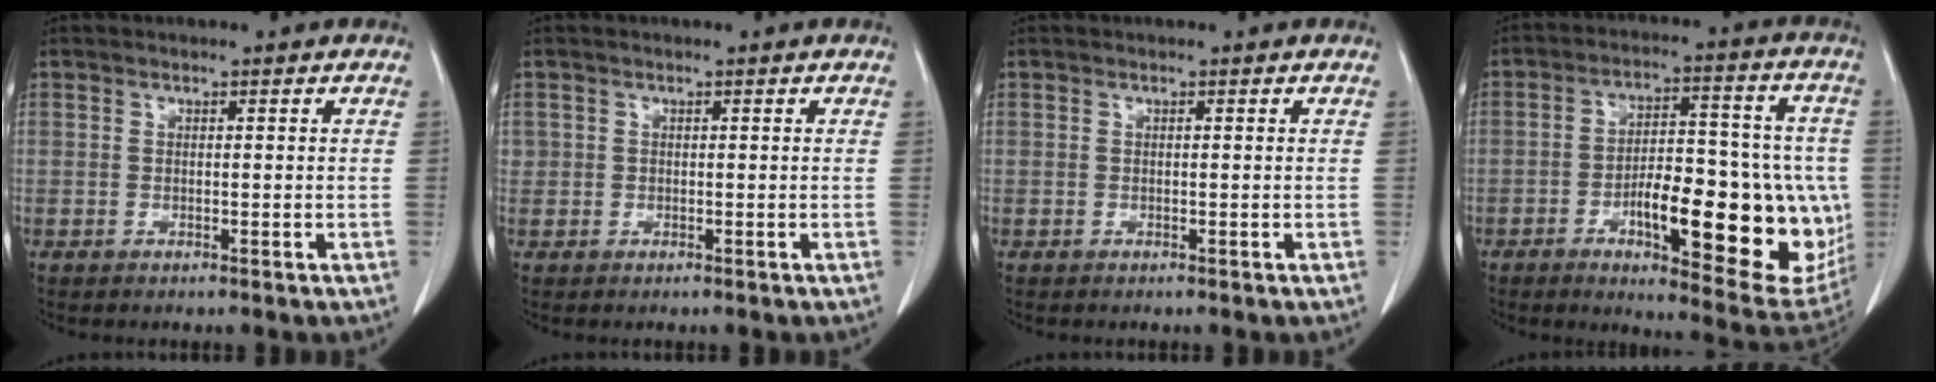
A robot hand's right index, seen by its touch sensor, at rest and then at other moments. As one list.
[{"total": 0.8, "force": [0.1, 0.8, 0.1], "torque": [0.010, 0.004, 0.000]}, {"total": 0.0}, {"total": 21.7, "force": [-5.2, 6.7, 19.9], "torque": [-0.216, 0.016, -0.054]}]